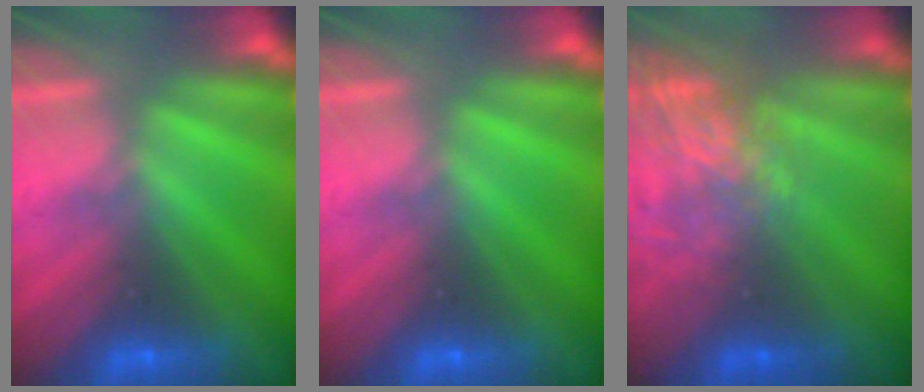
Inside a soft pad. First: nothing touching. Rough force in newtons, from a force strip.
{"total": 0.0}
{"total": 7.7}